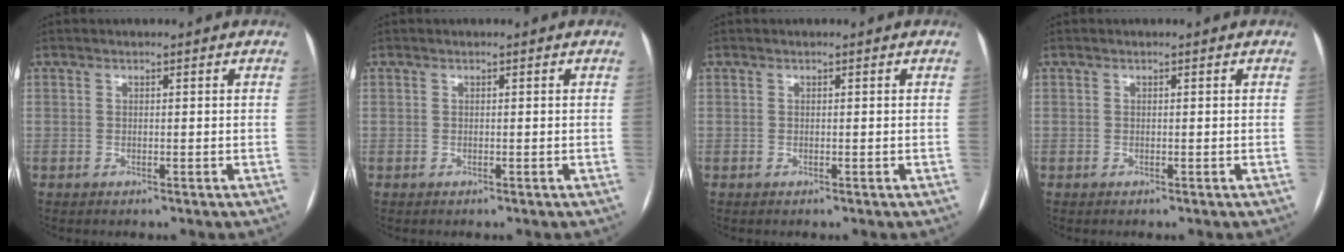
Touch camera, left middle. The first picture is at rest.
{"total": 0.0}
{"total": 0.0}
{"total": 0.0}